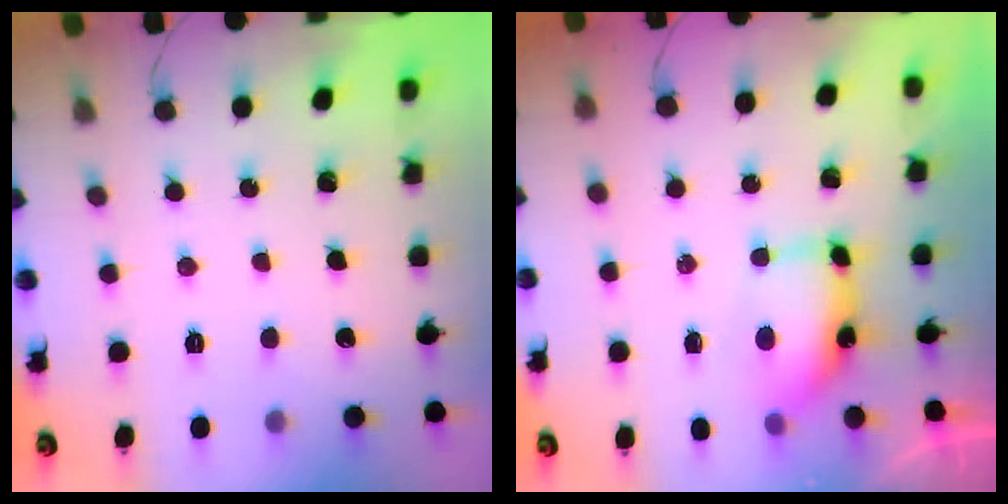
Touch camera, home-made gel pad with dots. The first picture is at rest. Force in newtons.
{"total": 7.2, "press": 7.2, "slide": 0.7}